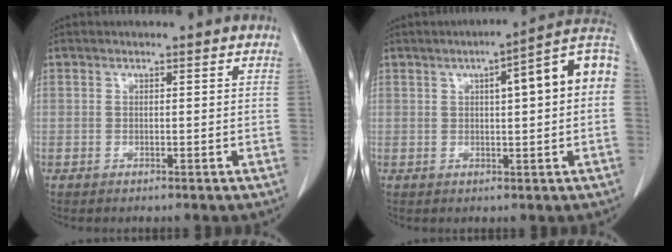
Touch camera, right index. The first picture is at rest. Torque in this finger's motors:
{"motor_torque": [0.96, -0.09, 0.51, 0.06]}